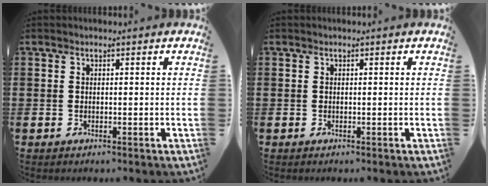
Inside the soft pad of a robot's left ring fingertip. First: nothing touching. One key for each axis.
{"total": 0.0}